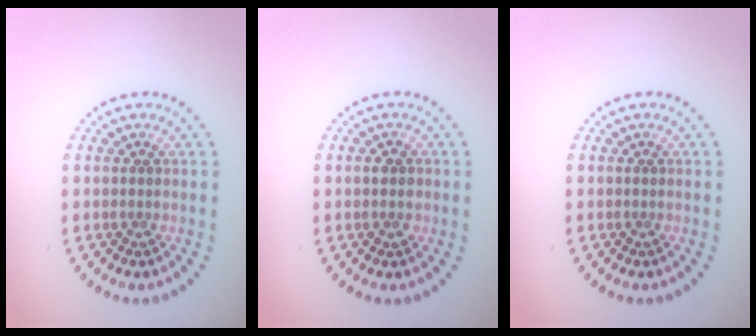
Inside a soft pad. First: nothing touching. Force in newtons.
{"total": 1.4, "press": 1.4, "slide": 0.3}
{"total": 0.0}